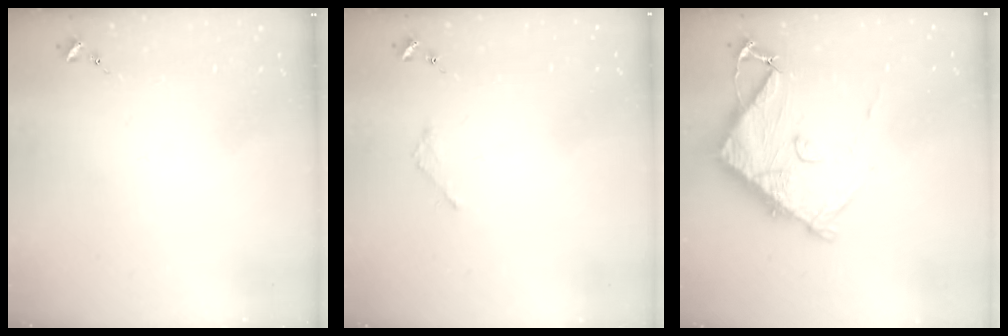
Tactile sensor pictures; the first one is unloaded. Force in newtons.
{"total": 2.1, "press": 2.1, "slide": 0.2}
{"total": 10.9, "press": 10.8, "slide": 1.4}